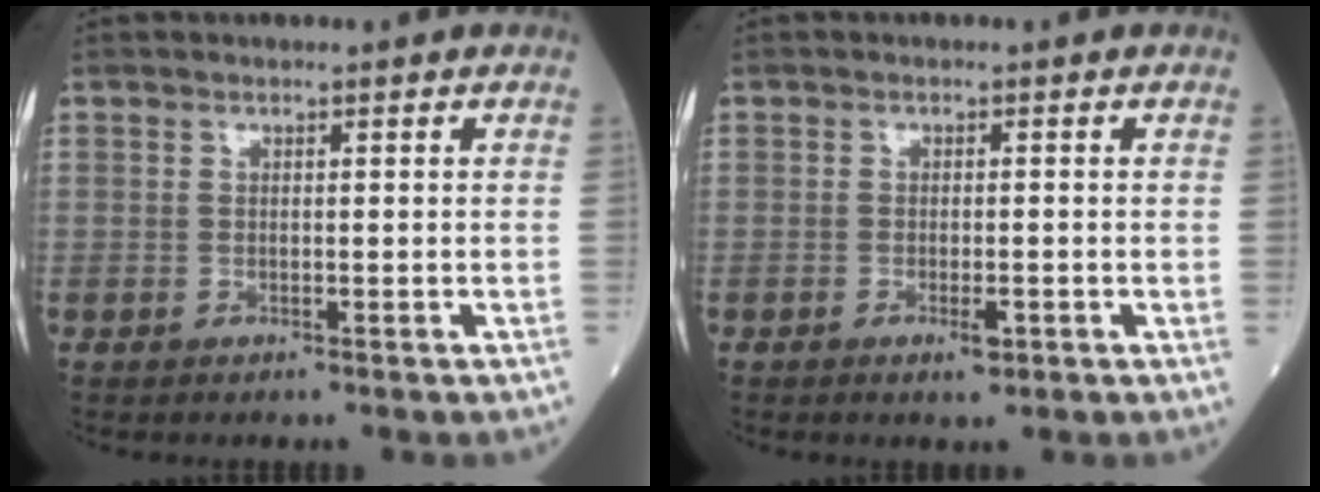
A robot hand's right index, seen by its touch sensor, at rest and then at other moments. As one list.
[{"total": 2.0, "force": [-0.9, 0.5, 1.6], "torque": [-0.022, -0.001, -0.013]}]